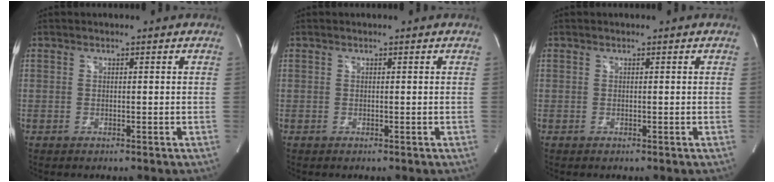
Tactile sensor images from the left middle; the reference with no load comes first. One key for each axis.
{"total": 0.0}
{"total": 0.0}